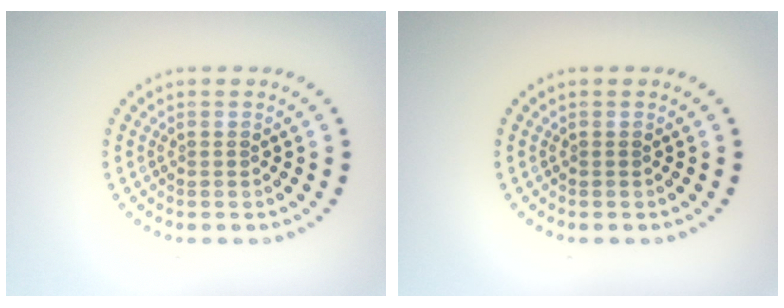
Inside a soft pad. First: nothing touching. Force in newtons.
{"total": 0.0}